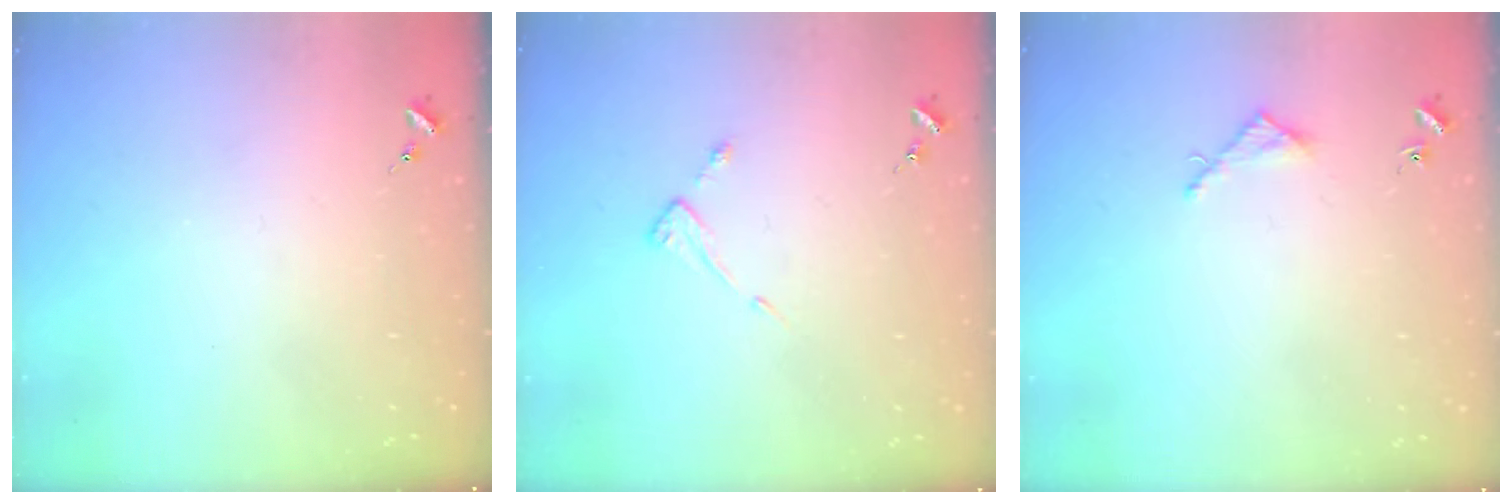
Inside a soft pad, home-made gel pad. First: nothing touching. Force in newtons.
{"total": 3.9, "press": 3.8, "slide": 0.4}
{"total": 3.3, "press": 3.3, "slide": 0.3}